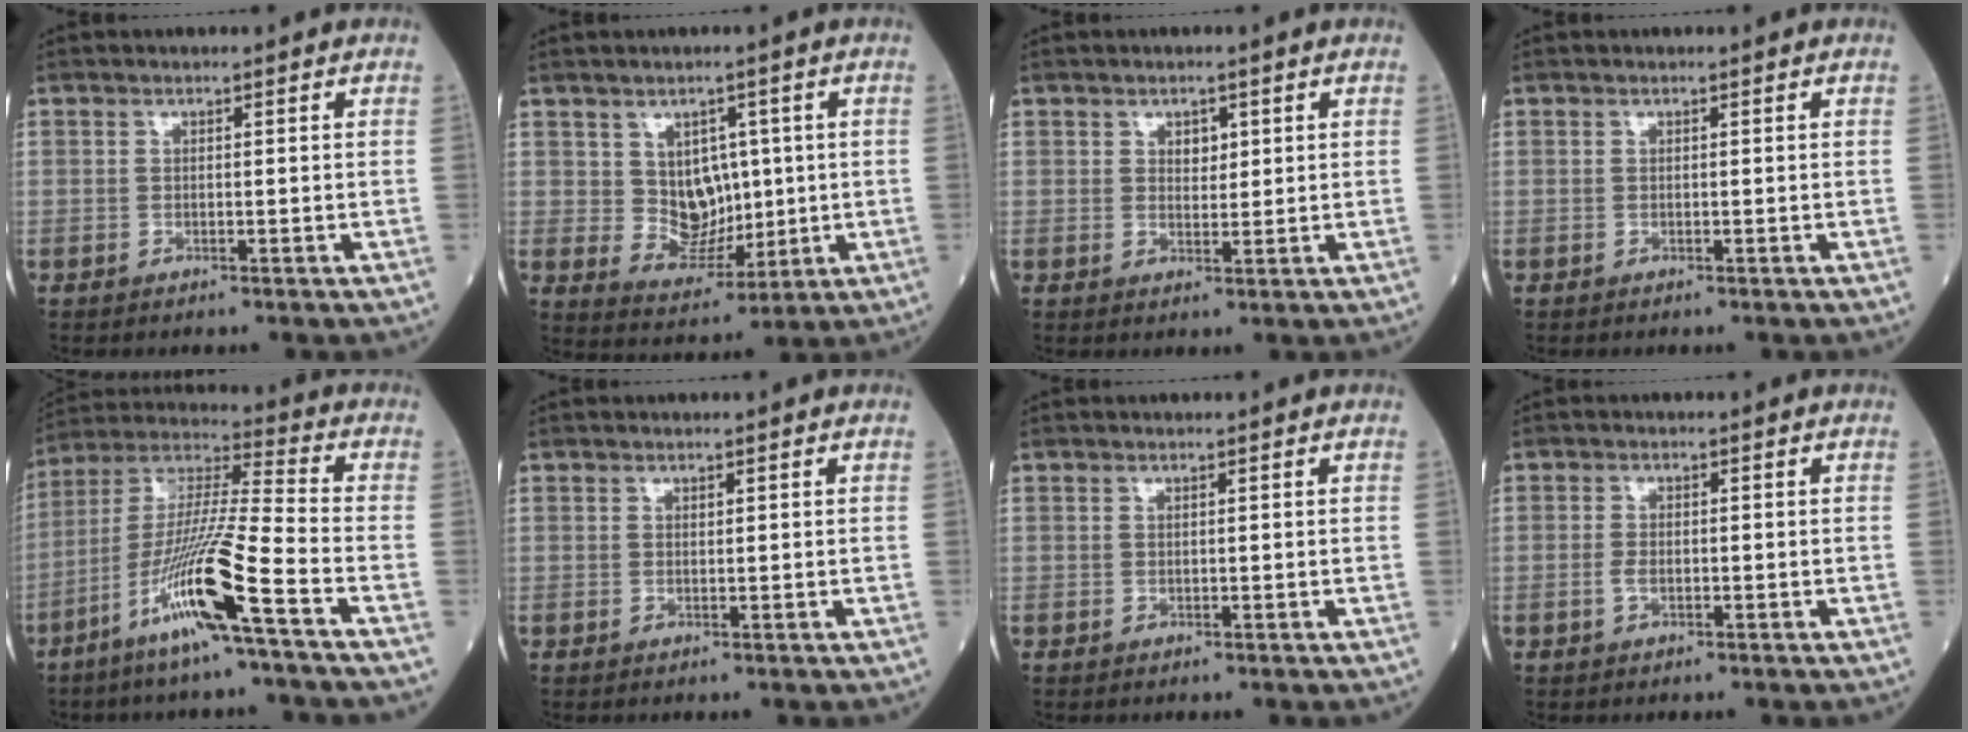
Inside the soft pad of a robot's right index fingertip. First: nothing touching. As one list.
[{"total": 6.8, "force": [1.4, 5.1, 4.2], "torque": [-0.066, 0.003, 0.040]}, {"total": 2.0, "force": [0.9, 1.3, 1.3], "torque": [-0.015, -0.002, 0.014]}, {"total": 0.0}, {"total": 14.7, "force": [-7.3, -1.2, 12.8], "torque": [-0.258, -0.017, -0.143]}, {"total": 0.0}, {"total": 0.0}, {"total": 1.6, "force": [-0.5, 0.8, 1.2], "torque": [-0.028, 0.002, -0.010]}]